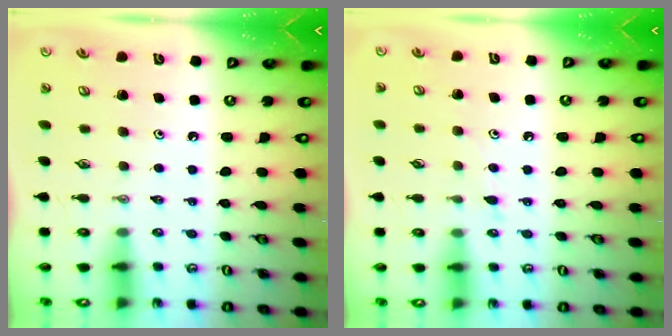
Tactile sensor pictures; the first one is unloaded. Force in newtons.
{"total": 3.9, "press": 3.9, "slide": 0.5}